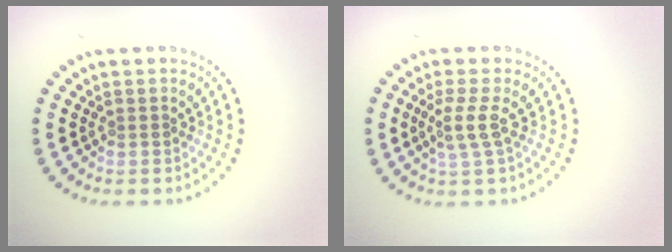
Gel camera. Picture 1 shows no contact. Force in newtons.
{"total": 2.2, "press": 1.7, "slide": 1.4}